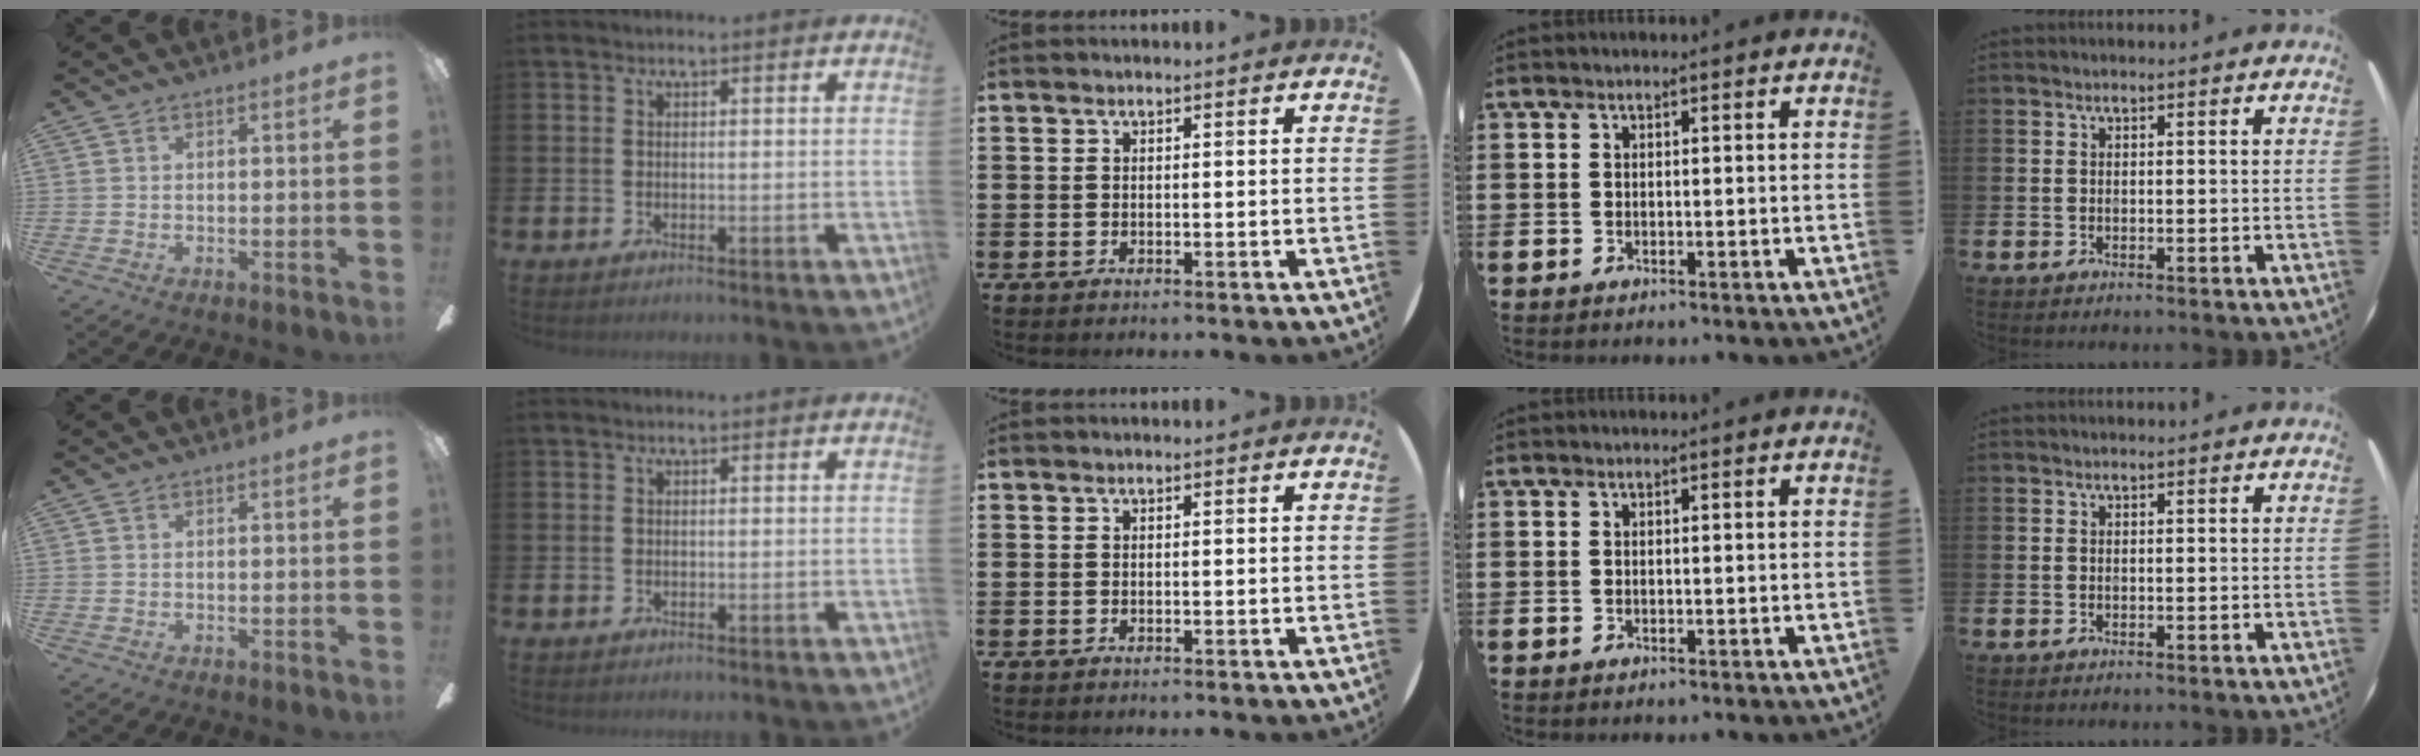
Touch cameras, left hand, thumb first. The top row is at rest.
{}